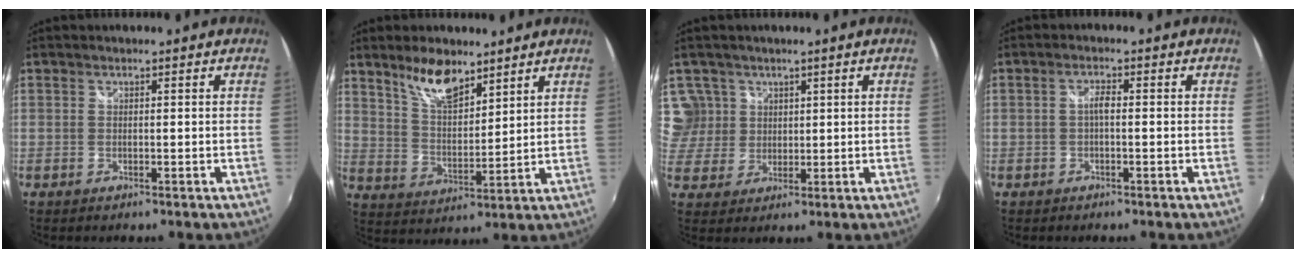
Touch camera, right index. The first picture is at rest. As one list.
[{"total": 9.2, "force": [6.7, 3.3, 5.3], "torque": [-0.091, 0.003, 0.130]}, {"total": 6.8, "force": [3.2, 6.0, 0.6], "torque": [-0.007, 0.006, 0.064]}, {"total": 1.8, "force": [-0.3, 0.6, 1.6], "torque": [-0.032, 0.006, -0.008]}]